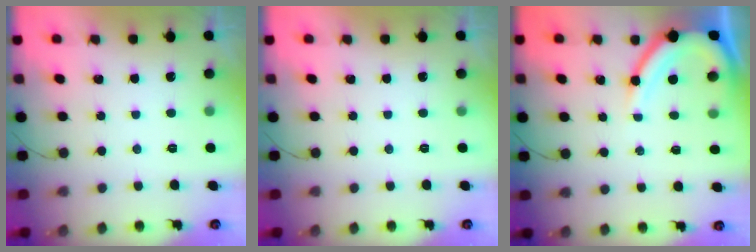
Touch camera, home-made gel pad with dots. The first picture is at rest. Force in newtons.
{"total": 0.0}
{"total": 9.5, "press": 9.5, "slide": 0.9}